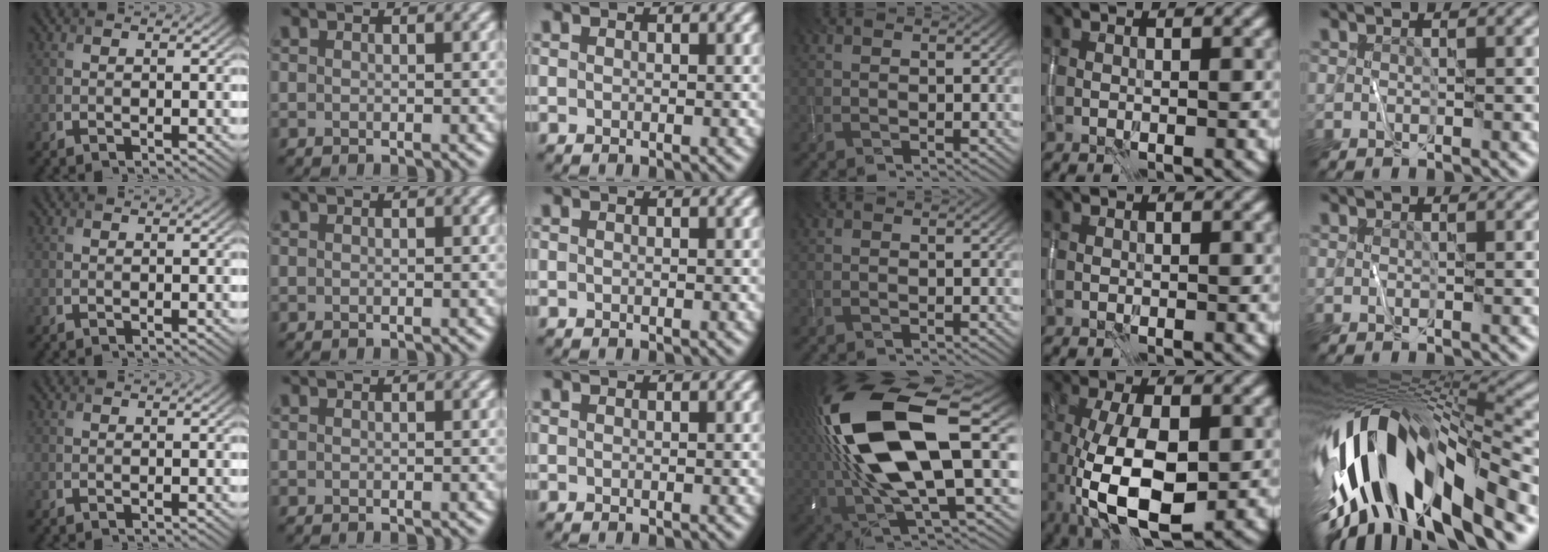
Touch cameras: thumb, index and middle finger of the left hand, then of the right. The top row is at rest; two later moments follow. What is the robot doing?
{"motion": "wipe", "object": "whiteboard"}